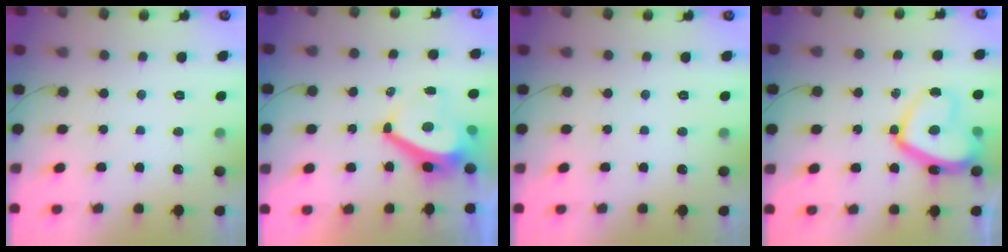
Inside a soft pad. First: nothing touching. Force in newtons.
{"total": 8.2, "press": 8.2, "slide": 0.8}
{"total": 0.0}
{"total": 15.5, "press": 15.4, "slide": 1.4}